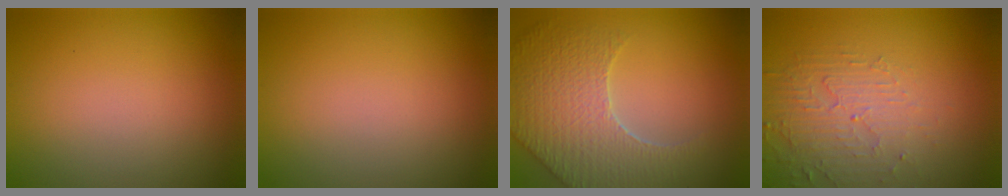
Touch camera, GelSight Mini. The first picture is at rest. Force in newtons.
{"total": 0.0}
{"total": 7.6, "press": 5.8, "slide": 4.9}
{"total": 3.8, "press": 3.4, "slide": 1.8}